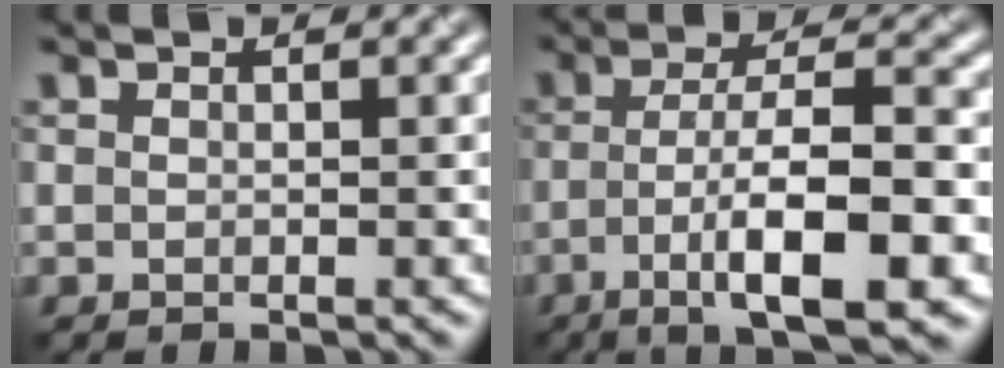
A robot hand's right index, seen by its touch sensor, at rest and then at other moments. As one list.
[{"total": 9.0, "force": [-3.2, 1.9, 8.2], "torque": [-0.135, 0.006, -0.057]}]